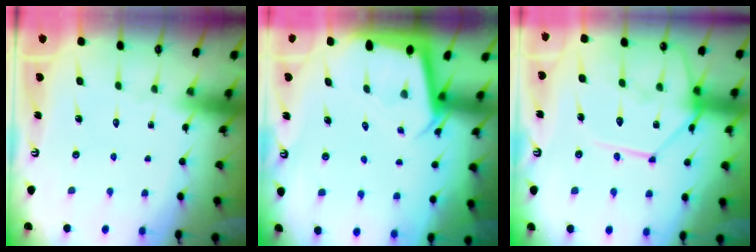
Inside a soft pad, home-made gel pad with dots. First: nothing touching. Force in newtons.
{"total": 2.7, "press": 2.7, "slide": 0.1}
{"total": 15.1, "press": 15.0, "slide": 1.3}